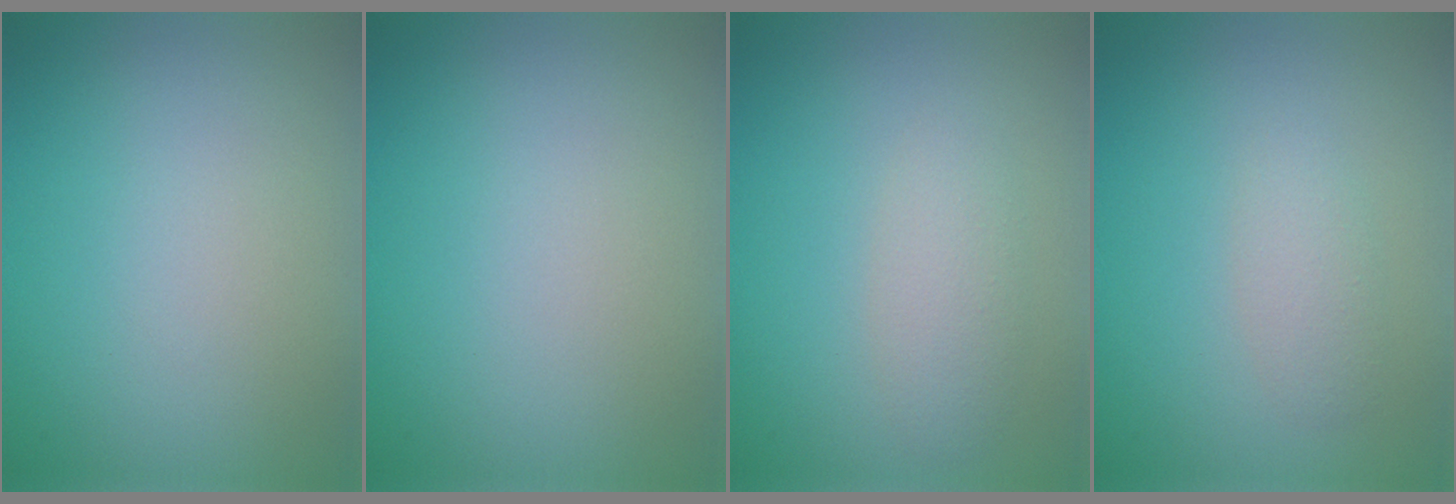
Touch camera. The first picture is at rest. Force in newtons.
{"total": 0.0}
{"total": 2.3, "press": 2.3, "slide": 0.1}
{"total": 1.7, "press": 1.7, "slide": 0.2}